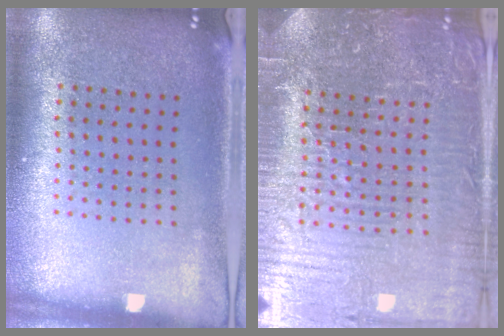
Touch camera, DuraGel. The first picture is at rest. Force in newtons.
{"total": 5.7, "press": 5.3, "slide": 2.2}